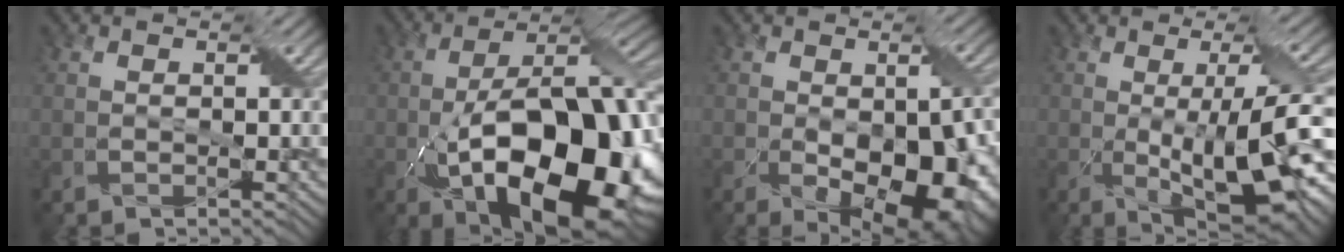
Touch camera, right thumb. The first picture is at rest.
{"total": 19.7, "force": [-6.4, 8.7, 16.5], "torque": [-0.275, -0.011, -0.104]}
{"total": 13.3, "force": [-4.4, 7.4, 10.2], "torque": [-0.152, -0.058, -0.044]}
{"total": 13.4, "force": [-2.7, 4.1, 12.4], "torque": [-0.180, -0.013, -0.033]}